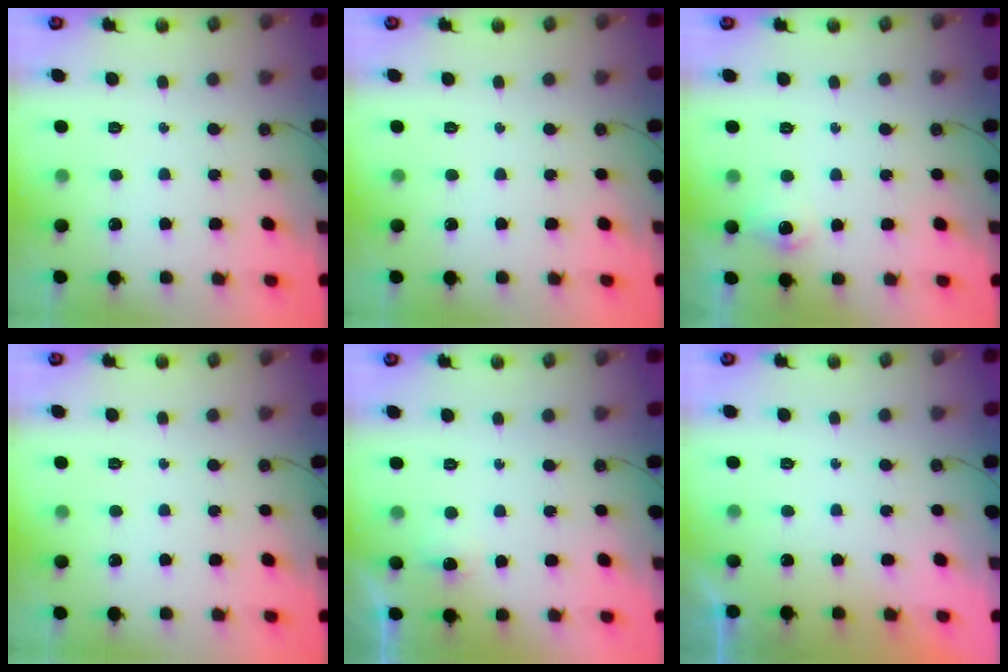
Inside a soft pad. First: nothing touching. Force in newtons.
{"total": 0.0}
{"total": 7.9, "press": 7.8, "slide": 1.0}
{"total": 0.0}
{"total": 12.8, "press": 5.4, "slide": 11.5}
{"total": 0.0}